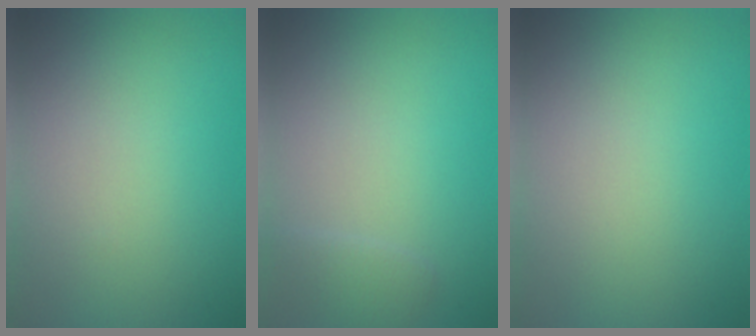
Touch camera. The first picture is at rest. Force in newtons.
{"total": 1.0, "press": 1.0, "slide": 0.2}
{"total": 0.0}